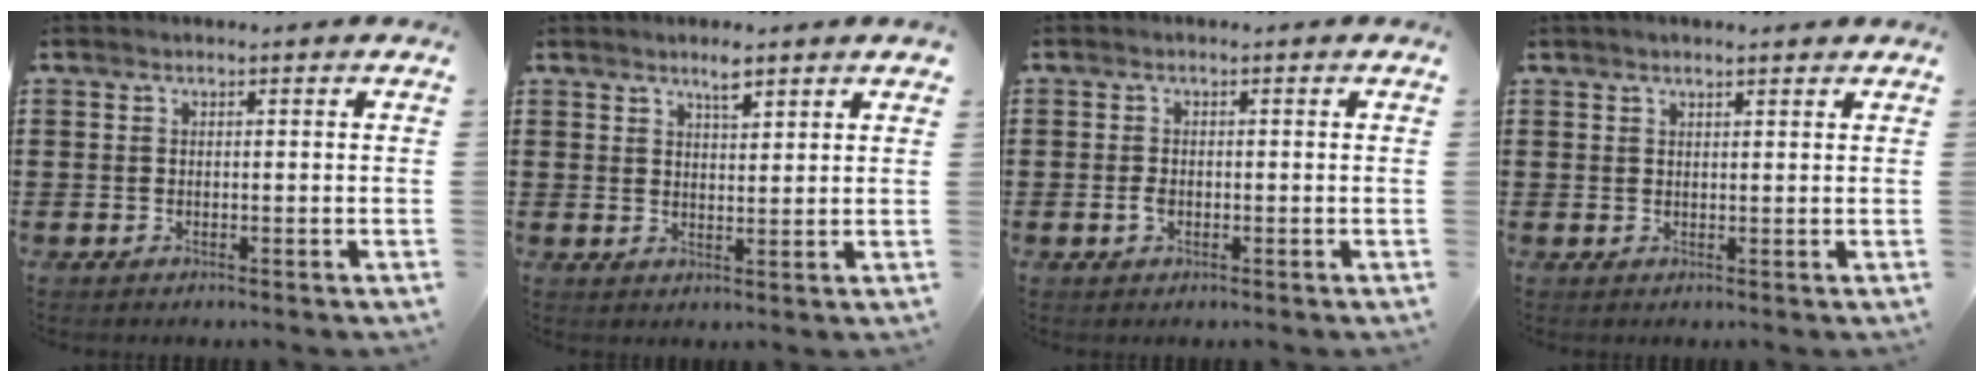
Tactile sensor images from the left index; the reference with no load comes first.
{"total": 3.4, "force": [2.7, 0.7, 1.8], "torque": [-0.030, 0.004, 0.047]}
{"total": 1.5, "force": [-0.5, 0.9, 1.1], "torque": [-0.030, -0.003, -0.011]}
{"total": 1.4, "force": [1.2, 0.2, 0.7], "torque": [-0.014, 0.002, 0.022]}